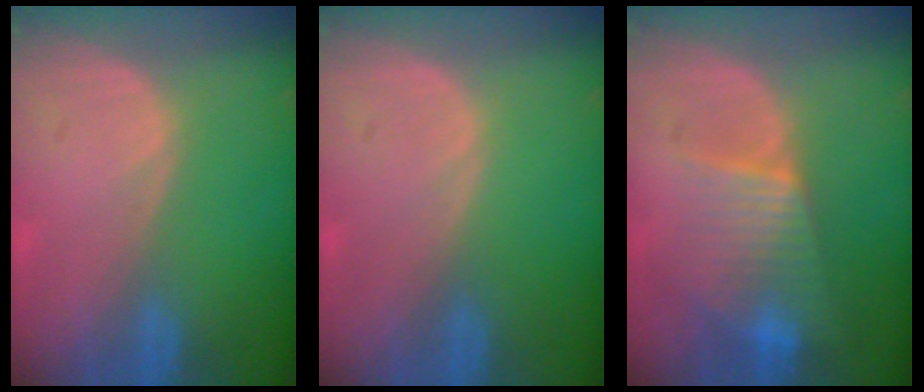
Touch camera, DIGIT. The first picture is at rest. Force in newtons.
{"total": 0.0}
{"total": 6.9, "press": 6.7, "slide": 1.7}